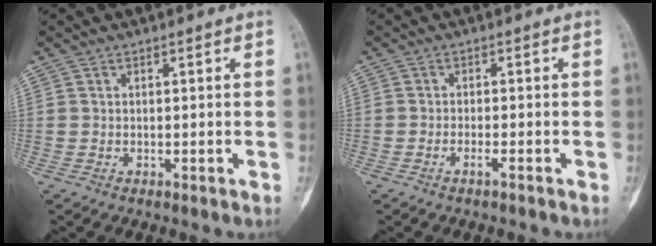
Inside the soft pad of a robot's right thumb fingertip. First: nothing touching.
{"total": 1.4, "force": [-1.0, 0.1, 1.0], "torque": [-0.020, 0.006, -0.019]}